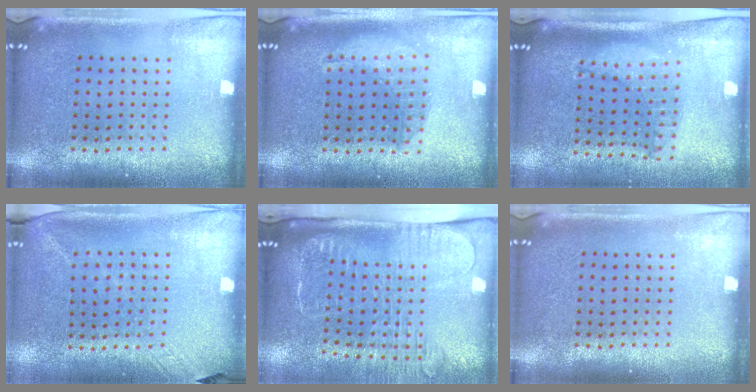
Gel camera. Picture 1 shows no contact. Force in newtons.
{"total": 1.4, "press": 1.4, "slide": 0.4}
{"total": 1.2, "press": 1.2, "slide": 0.2}
{"total": 1.2, "press": 0.9, "slide": 0.9}
{"total": 2.7, "press": 2.1, "slide": 1.7}
{"total": 0.0}